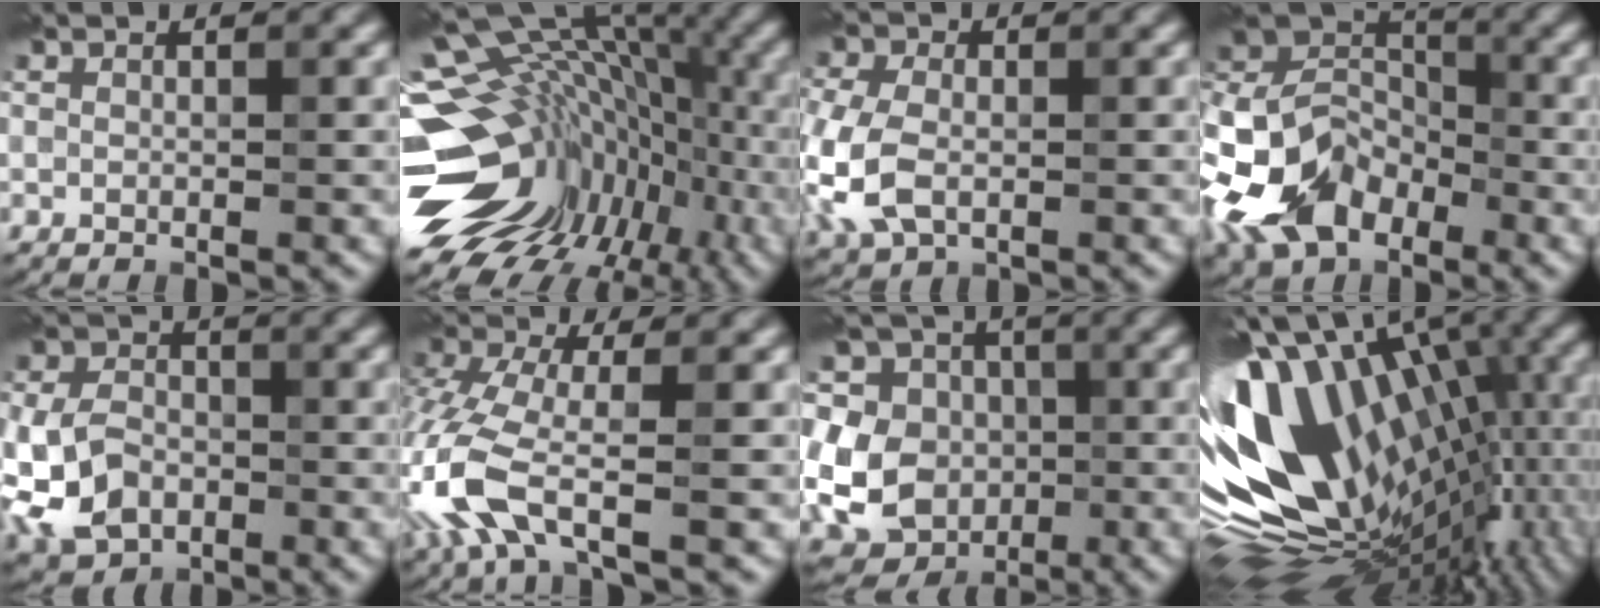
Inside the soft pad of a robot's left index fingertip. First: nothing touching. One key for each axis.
{"total": 18.0, "fx": -3.9, "fy": 12.6, "fz": 12.2, "tx": -0.180, "ty": 0.019, "tz": -0.024}
{"total": 6.7, "fx": -1.4, "fy": 4.7, "fz": 4.6, "tx": -0.131, "ty": -0.008, "tz": -0.035}
{"total": 10.4, "fx": -5.0, "fy": 6.5, "fz": 6.5, "tx": -0.136, "ty": -0.006, "tz": -0.117}
{"total": 7.5, "fx": -2.3, "fy": 5.5, "fz": 4.5, "tx": -0.106, "ty": -0.008, "tz": -0.054}
{"total": 7.6, "fx": -2.9, "fy": 3.2, "fz": 6.2, "tx": -0.168, "ty": -0.001, "tz": -0.075}
{"total": 14.3, "fx": 0.0, "fy": 11.8, "fz": 8.0, "tx": -0.179, "ty": 0.026, "tz": -0.021}
{"total": 17.4, "fx": 1.0, "fy": 9.4, "fz": 14.6, "tx": -0.271, "ty": -0.012, "tz": 0.025}